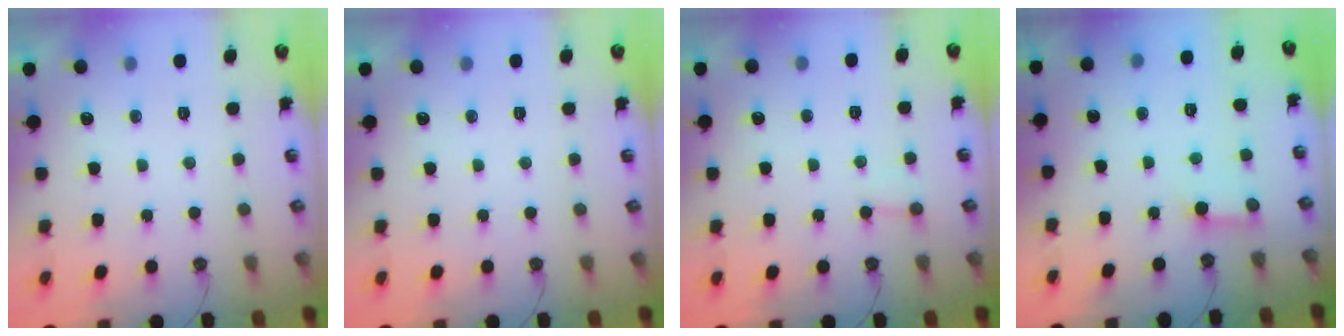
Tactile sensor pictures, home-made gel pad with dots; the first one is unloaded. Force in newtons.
{"total": 0.0}
{"total": 3.4, "press": 3.4, "slide": 0.3}
{"total": 2.8, "press": 2.8, "slide": 0.3}